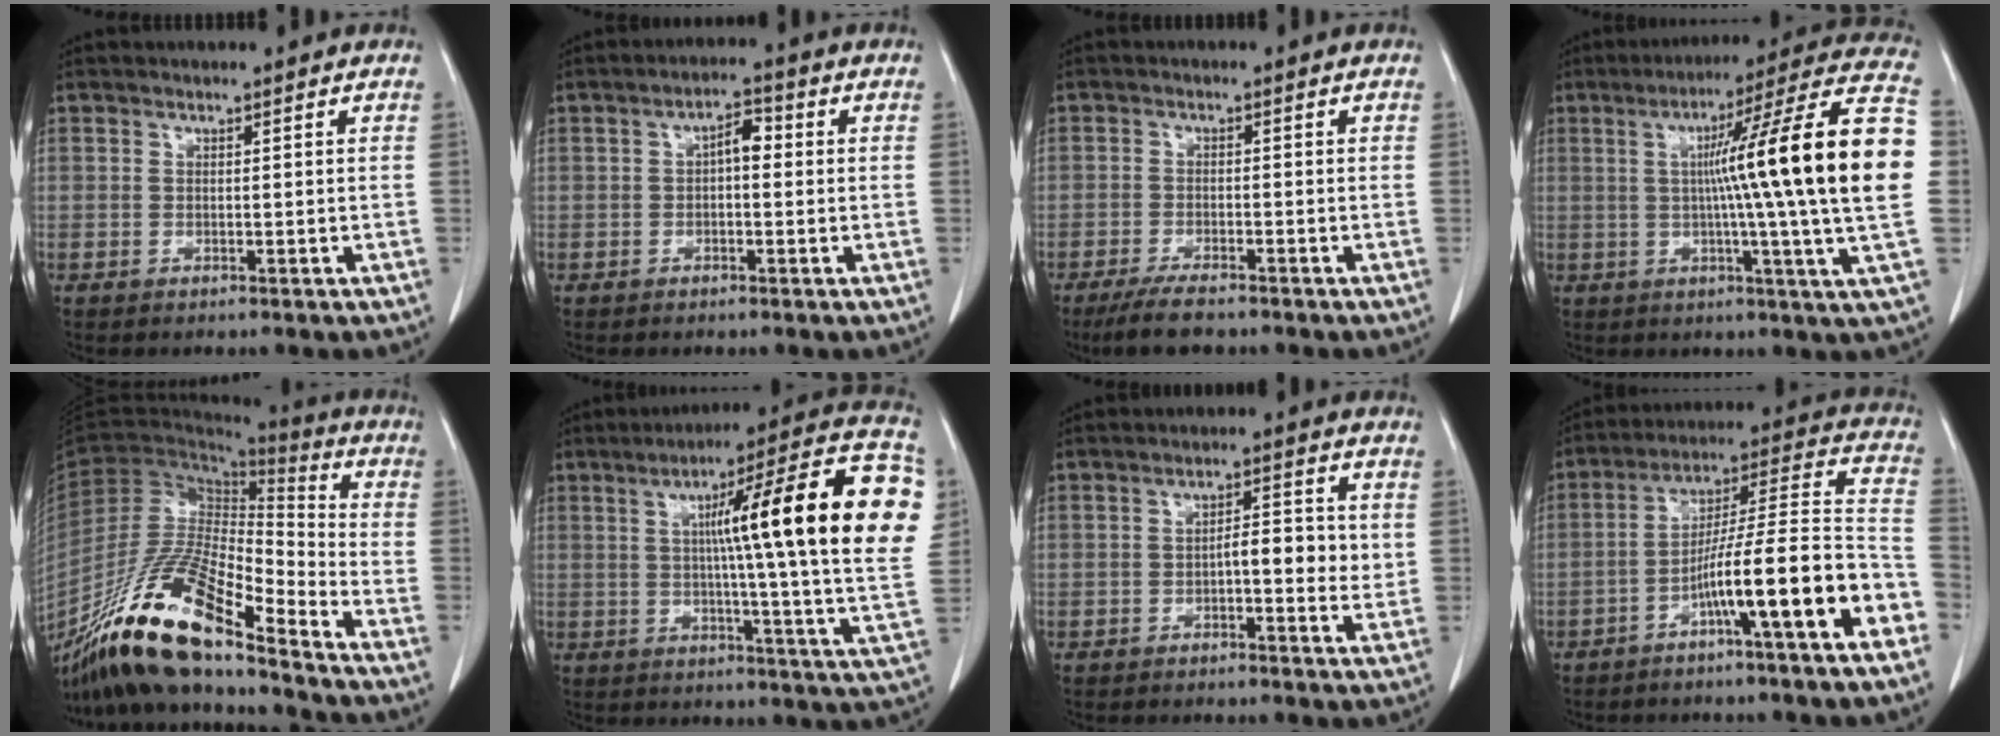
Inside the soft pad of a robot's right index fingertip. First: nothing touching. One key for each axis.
{"total": 3.7, "fx": 0.3, "fy": 1.7, "fz": 3.3, "tx": -0.055, "ty": 0.017, "tz": 0.003}
{"total": 5.1, "fx": -4.1, "fy": 1.2, "fz": 2.8, "tx": -0.054, "ty": -0.008, "tz": -0.071}
{"total": 24.1, "fx": 1.7, "fy": -1.5, "fz": 24.0, "tx": -0.287, "ty": 0.022, "tz": 0.007}
{"total": 20.3, "fx": -15.5, "fy": 3.2, "fz": 12.7, "tx": -0.259, "ty": -0.019, "tz": -0.292}
{"total": 24.9, "fx": 4.9, "fy": 0.9, "fz": 24.3, "tx": -0.273, "ty": 0.035, "tz": 0.058}
{"total": 5.5, "fx": -0.2, "fy": 1.8, "fz": 5.2, "tx": -0.073, "ty": 0.006, "tz": -0.006}
{"total": 16.6, "fx": -7.5, "fy": 0.1, "fz": 14.8, "tx": -0.224, "ty": 0.019, "tz": -0.121}